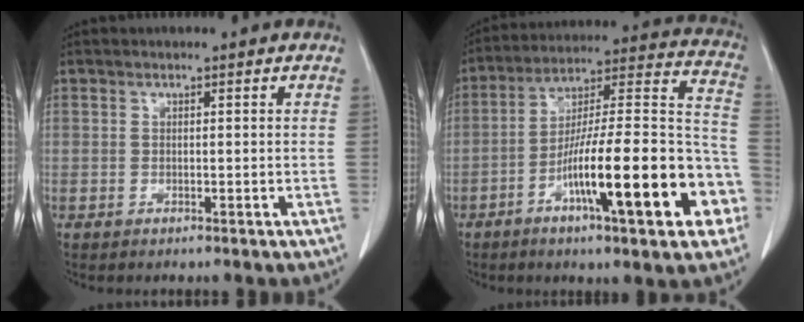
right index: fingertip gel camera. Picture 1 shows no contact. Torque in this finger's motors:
{"motor_torque": [1.78, -0.35, 0.61, 0.21]}